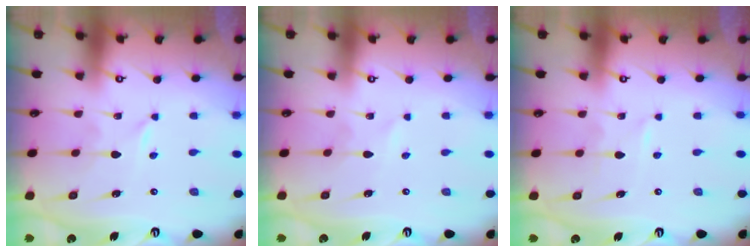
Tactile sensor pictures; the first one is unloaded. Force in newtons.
{"total": 1.0, "press": 1.0, "slide": 0.1}
{"total": 0.9, "press": 0.9, "slide": 0.1}